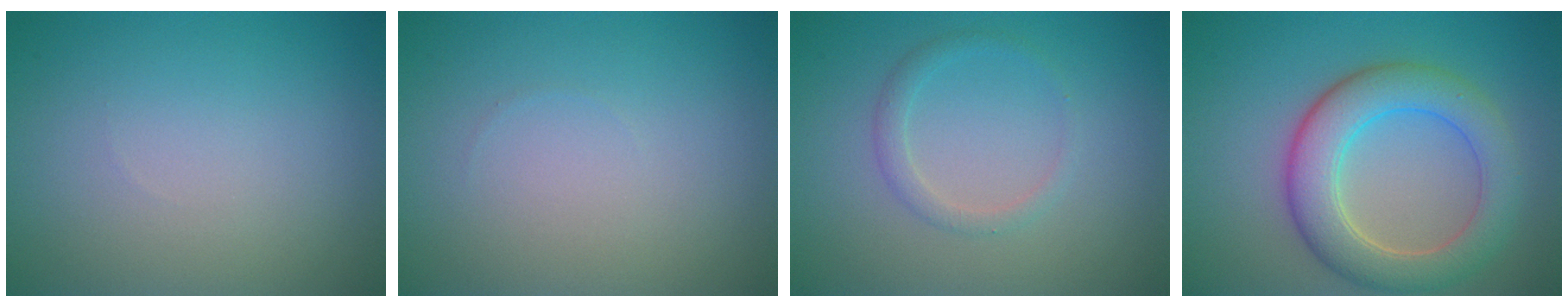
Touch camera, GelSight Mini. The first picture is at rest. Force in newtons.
{"total": 0.0}
{"total": 1.5, "press": 1.5, "slide": 0.1}
{"total": 6.4, "press": 6.4, "slide": 0.4}